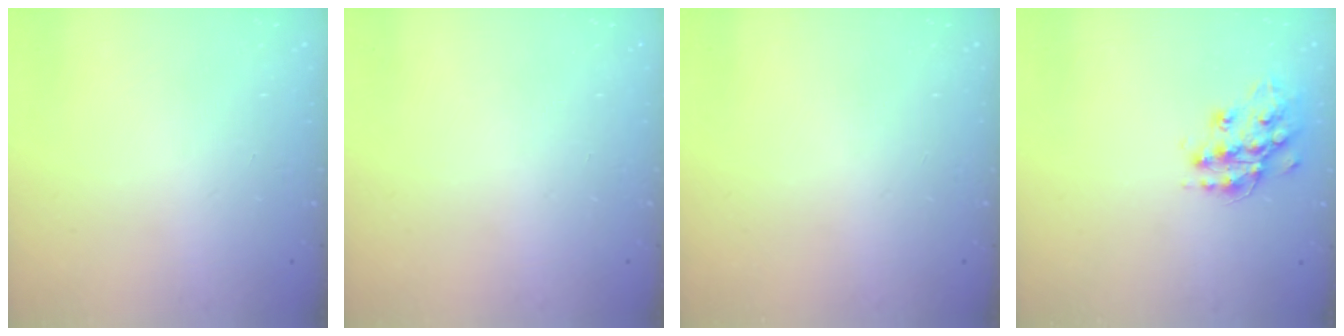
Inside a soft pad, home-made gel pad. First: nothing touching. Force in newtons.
{"total": 0.0}
{"total": 0.0}
{"total": 14.4, "press": 14.4, "slide": 0.7}